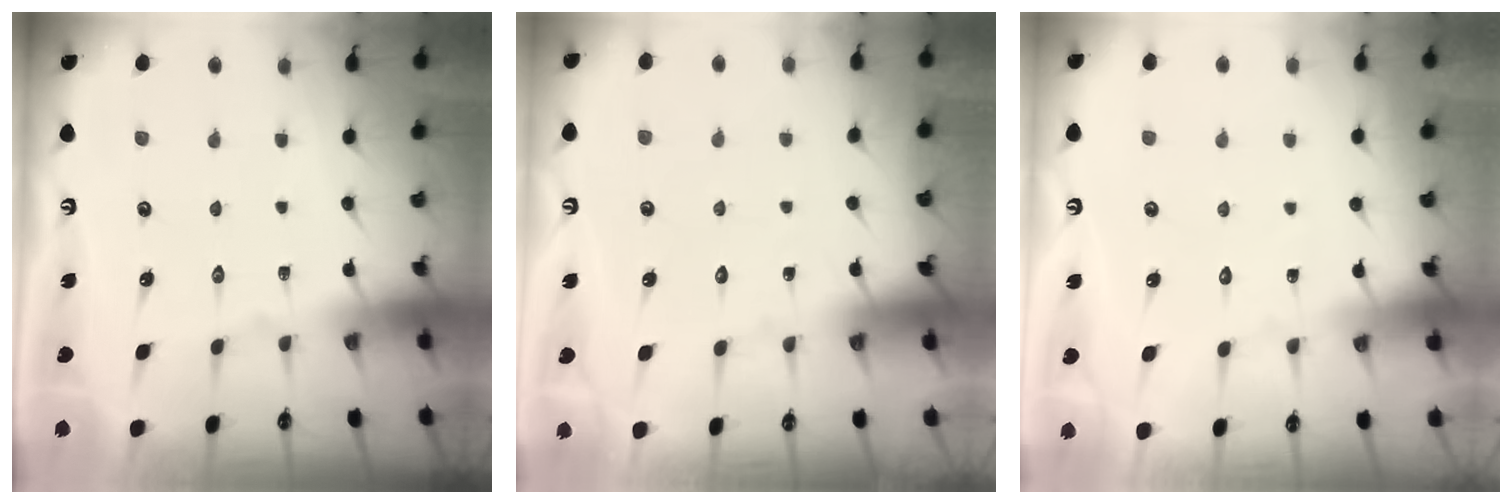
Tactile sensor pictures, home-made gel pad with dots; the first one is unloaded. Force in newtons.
{"total": 4.9, "press": 4.9, "slide": 0.5}
{"total": 4.6, "press": 4.6, "slide": 0.5}